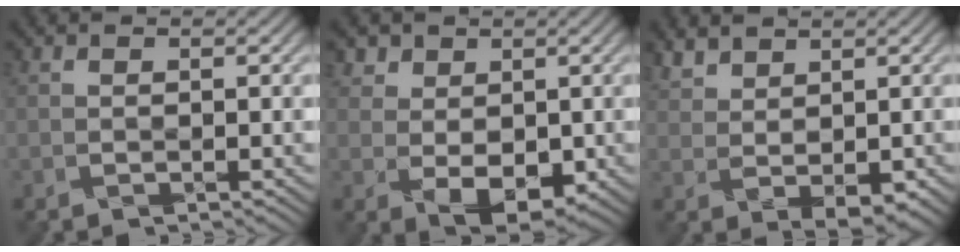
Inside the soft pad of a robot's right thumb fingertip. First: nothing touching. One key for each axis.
{"total": 5.2, "fx": 1.1, "fy": 4.0, "fz": 3.1, "tx": -0.065, "ty": -0.008, "tz": 0.021}
{"total": 3.8, "fx": 2.3, "fy": 2.1, "fz": 2.2, "tx": -0.053, "ty": 0.003, "tz": 0.054}